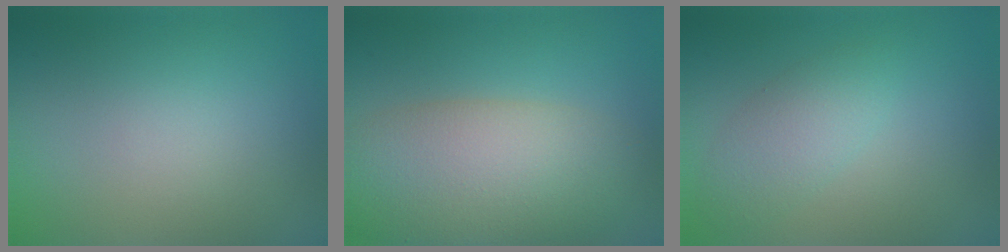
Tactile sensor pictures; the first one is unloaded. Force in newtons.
{"total": 8.7, "press": 8.7, "slide": 0.7}
{"total": 2.8, "press": 2.8, "slide": 0.1}